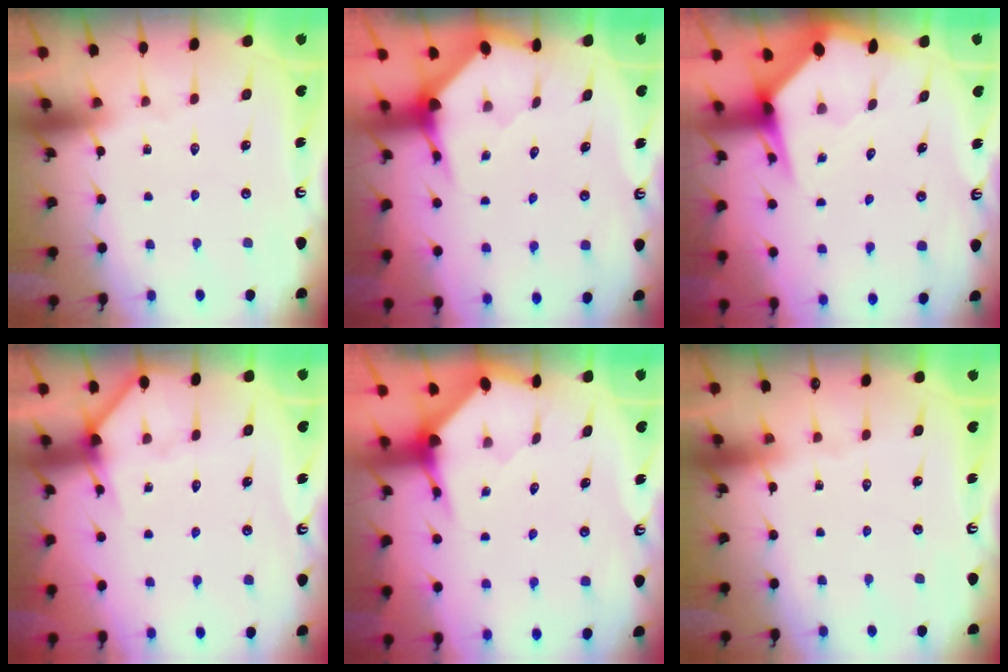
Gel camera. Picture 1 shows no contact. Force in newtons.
{"total": 3.7, "press": 3.7, "slide": 0.4}
{"total": 5.3, "press": 5.2, "slide": 0.5}
{"total": 4.8, "press": 4.8, "slide": 0.3}
{"total": 3.7, "press": 3.7, "slide": 0.4}
{"total": 0.0}